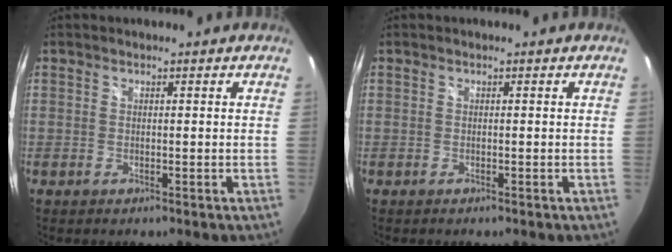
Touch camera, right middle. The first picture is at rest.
{"total": 0.0}